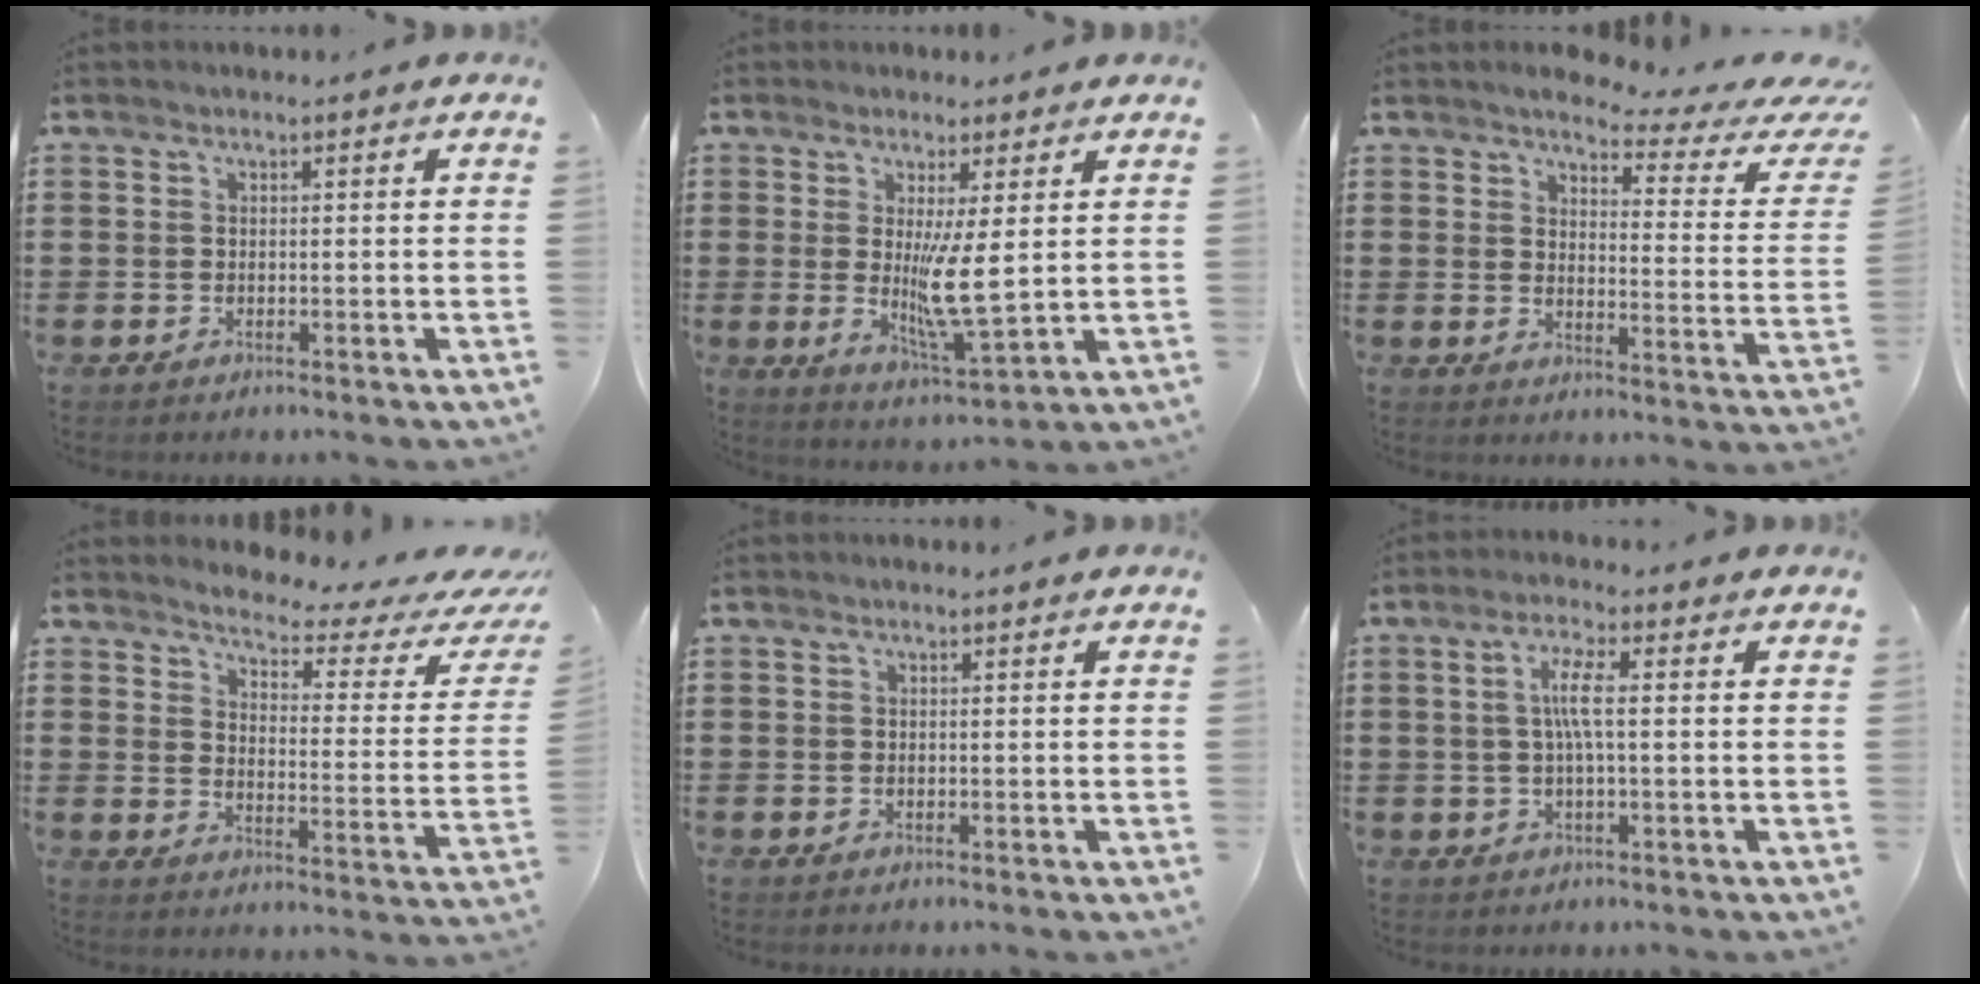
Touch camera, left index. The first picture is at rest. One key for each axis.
{"total": 7.2, "fx": 1.1, "fy": 0.7, "fz": 7.1, "tx": -0.126, "ty": -0.023, "tz": 0.016}
{"total": 3.6, "fx": 2.9, "fy": 0.3, "fz": 2.1, "tx": -0.043, "ty": -0.025, "tz": 0.040}
{"total": 3.4, "fx": 3.0, "fy": 0.4, "fz": 1.5, "tx": -0.042, "ty": -0.029, "tz": 0.041}
{"total": 0.0}
{"total": 4.4, "fx": 0.2, "fy": 0.8, "fz": 4.3, "tx": -0.089, "ty": 0.001, "tz": -0.002}